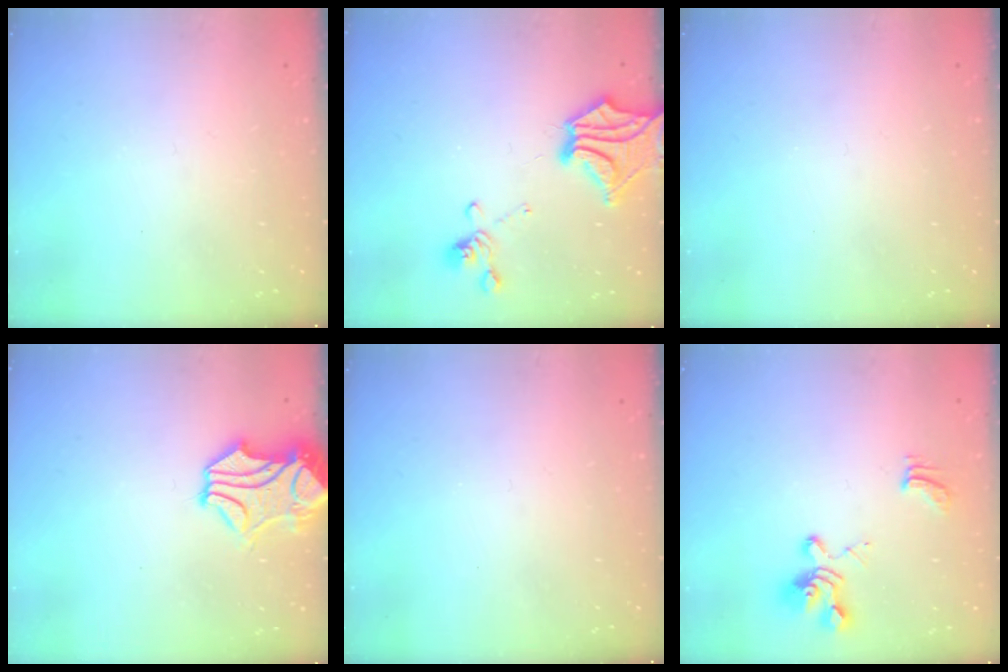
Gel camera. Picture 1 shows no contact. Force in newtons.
{"total": 4.6, "press": 3.6, "slide": 2.9}
{"total": 0.0}
{"total": 2.4, "press": 2.1, "slide": 1.2}
{"total": 0.0}
{"total": 8.3, "press": 8.1, "slide": 1.4}